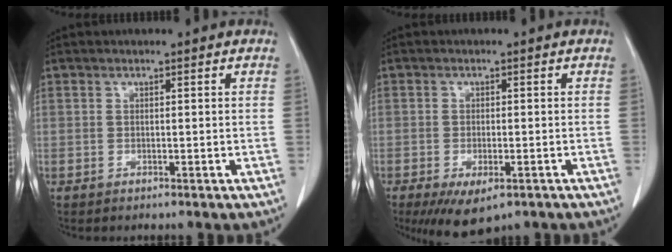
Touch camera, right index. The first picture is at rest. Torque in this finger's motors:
{"motor_torque": [0.97, -0.90, 0.35, 0.08]}